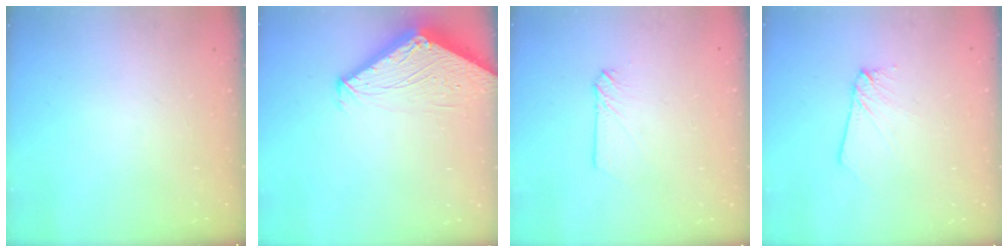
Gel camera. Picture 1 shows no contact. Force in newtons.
{"total": 3.8, "press": 3.8, "slide": 0.3}
{"total": 4.0, "press": 3.9, "slide": 0.6}
{"total": 3.3, "press": 3.3, "slide": 0.4}